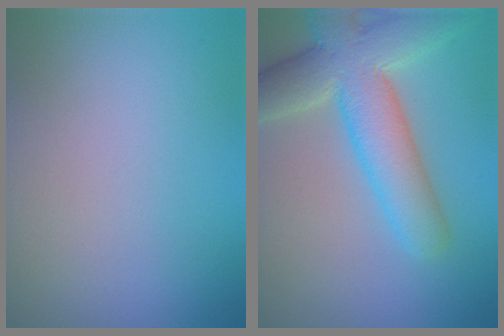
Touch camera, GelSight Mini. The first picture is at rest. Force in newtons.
{"total": 8.3, "press": 8.3, "slide": 0.5}